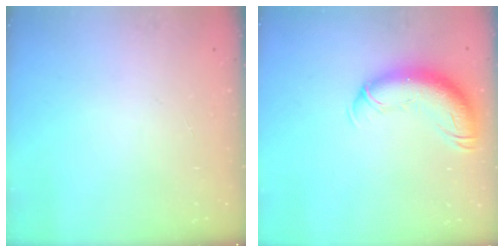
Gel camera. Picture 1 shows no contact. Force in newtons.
{"total": 14.0, "press": 13.6, "slide": 3.4}